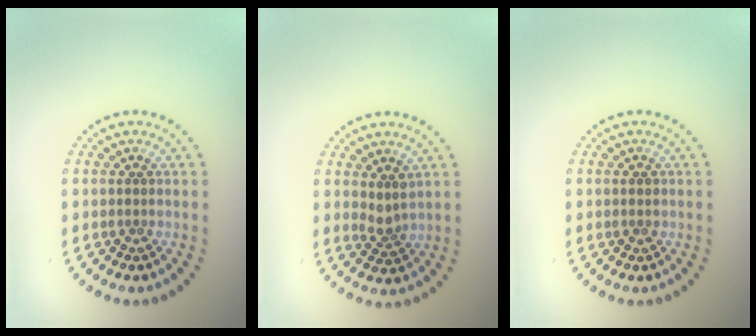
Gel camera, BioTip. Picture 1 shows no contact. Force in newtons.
{"total": 1.7, "press": 1.4, "slide": 1.1}
{"total": 0.9, "press": 0.9, "slide": 0.1}